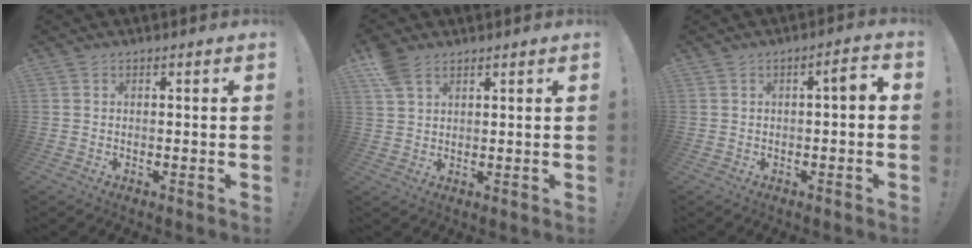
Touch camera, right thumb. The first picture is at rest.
{"total": 5.9, "force": [3.8, 3.4, 3.0], "torque": [-0.050, -0.013, 0.075]}
{"total": 3.3, "force": [-0.4, 0.6, 3.2], "torque": [-0.051, 0.005, -0.011]}